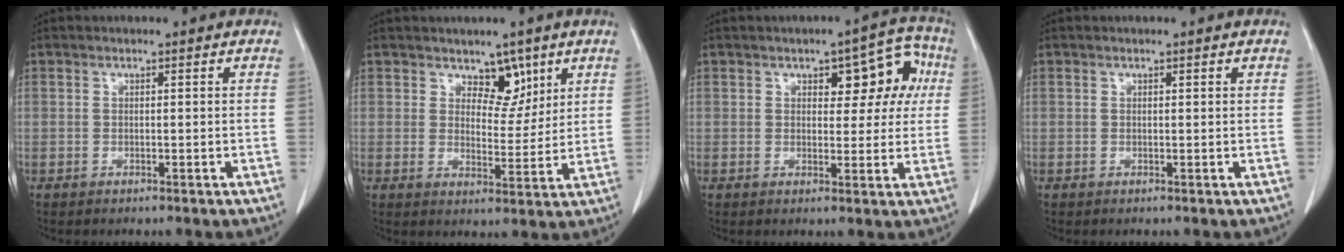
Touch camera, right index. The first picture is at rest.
{"total": 5.1, "force": [3.3, 2.9, 2.5], "torque": [-0.023, -0.005, 0.055]}
{"total": 7.7, "force": [2.3, 3.8, 6.3], "torque": [-0.058, 0.032, 0.028]}
{"total": 0.0}